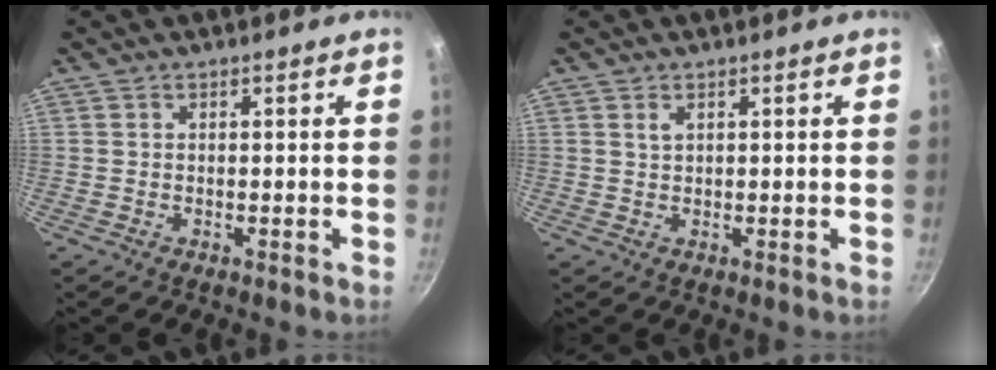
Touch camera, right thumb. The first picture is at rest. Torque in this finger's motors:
{"motor_torque": [-0.59, 0.34, 0.10, -0.02, 0.00]}